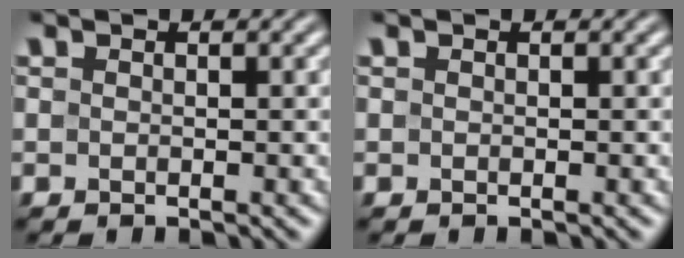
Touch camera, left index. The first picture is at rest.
{"total": 0.0}